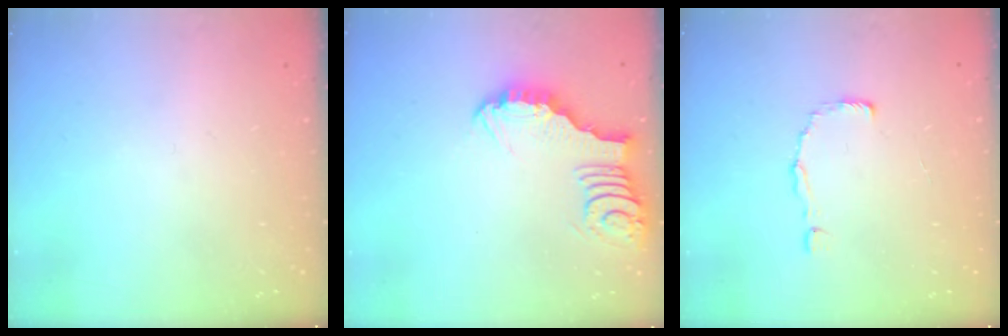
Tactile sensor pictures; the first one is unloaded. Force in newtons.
{"total": 3.9, "press": 3.9, "slide": 0.4}
{"total": 2.0, "press": 2.0, "slide": 0.1}